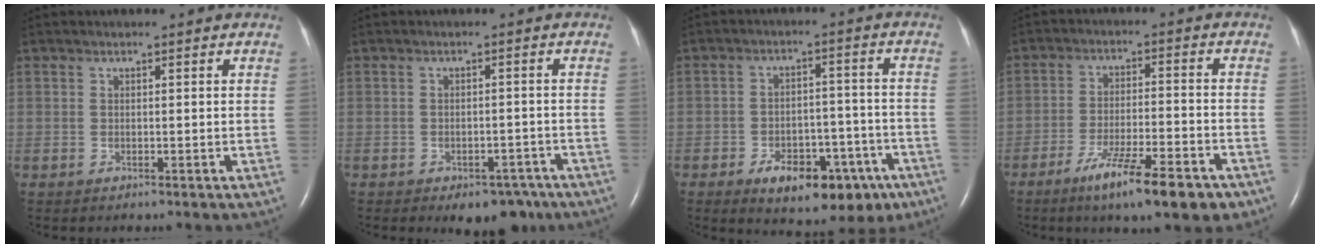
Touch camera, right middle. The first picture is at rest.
{"total": 6.0, "force": [-4.3, 3.3, 2.6], "torque": [-0.022, 0.012, -0.051]}
{"total": 13.0, "force": [-7.6, 6.4, 8.5], "torque": [-0.102, 0.017, -0.100]}
{"total": 12.0, "force": [-7.8, 1.6, 9.0], "torque": [-0.147, -0.019, -0.122]}